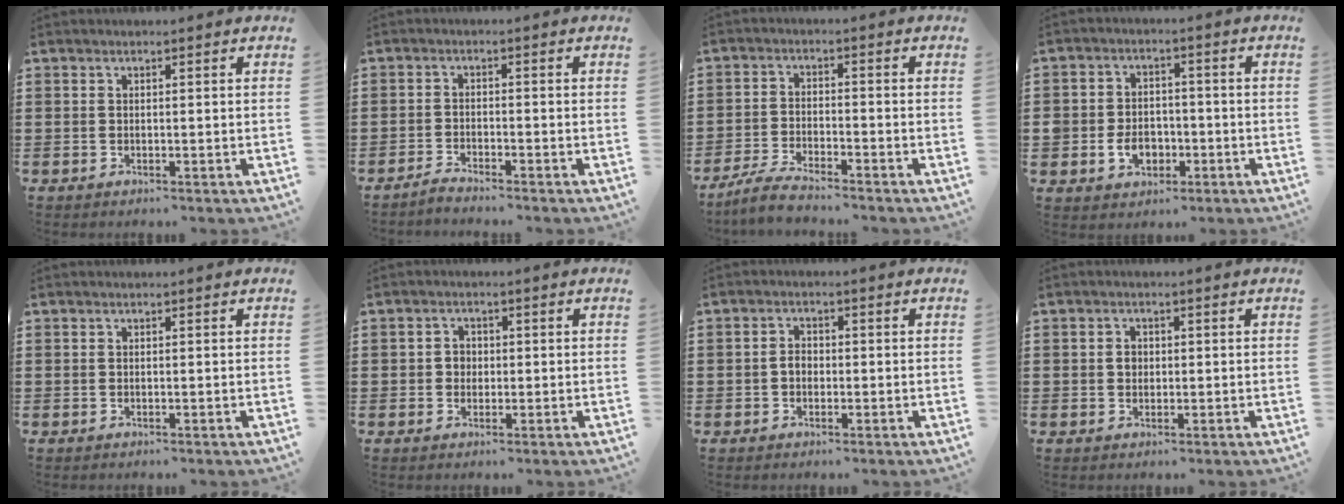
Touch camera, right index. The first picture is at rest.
{"total": 1.6, "force": [-1.6, -0.1, 0.1], "torque": [-0.005, 0.007, -0.033]}
{"total": 4.3, "force": [-4.1, 0.1, 1.4], "torque": [-0.039, -0.006, -0.083]}
{"total": 5.3, "force": [-1.6, 4.2, 2.7], "torque": [-0.055, 0.005, -0.032]}
{"total": 0.0}
{"total": 1.8, "force": [-0.2, 1.7, 0.7], "torque": [-0.018, 0.007, -0.006]}
{"total": 2.0, "force": [-0.4, 1.5, 1.3], "torque": [-0.028, 0.005, -0.010]}
{"total": 1.6, "force": [0.1, 1.3, 0.9], "torque": [-0.020, 0.007, 0.001]}